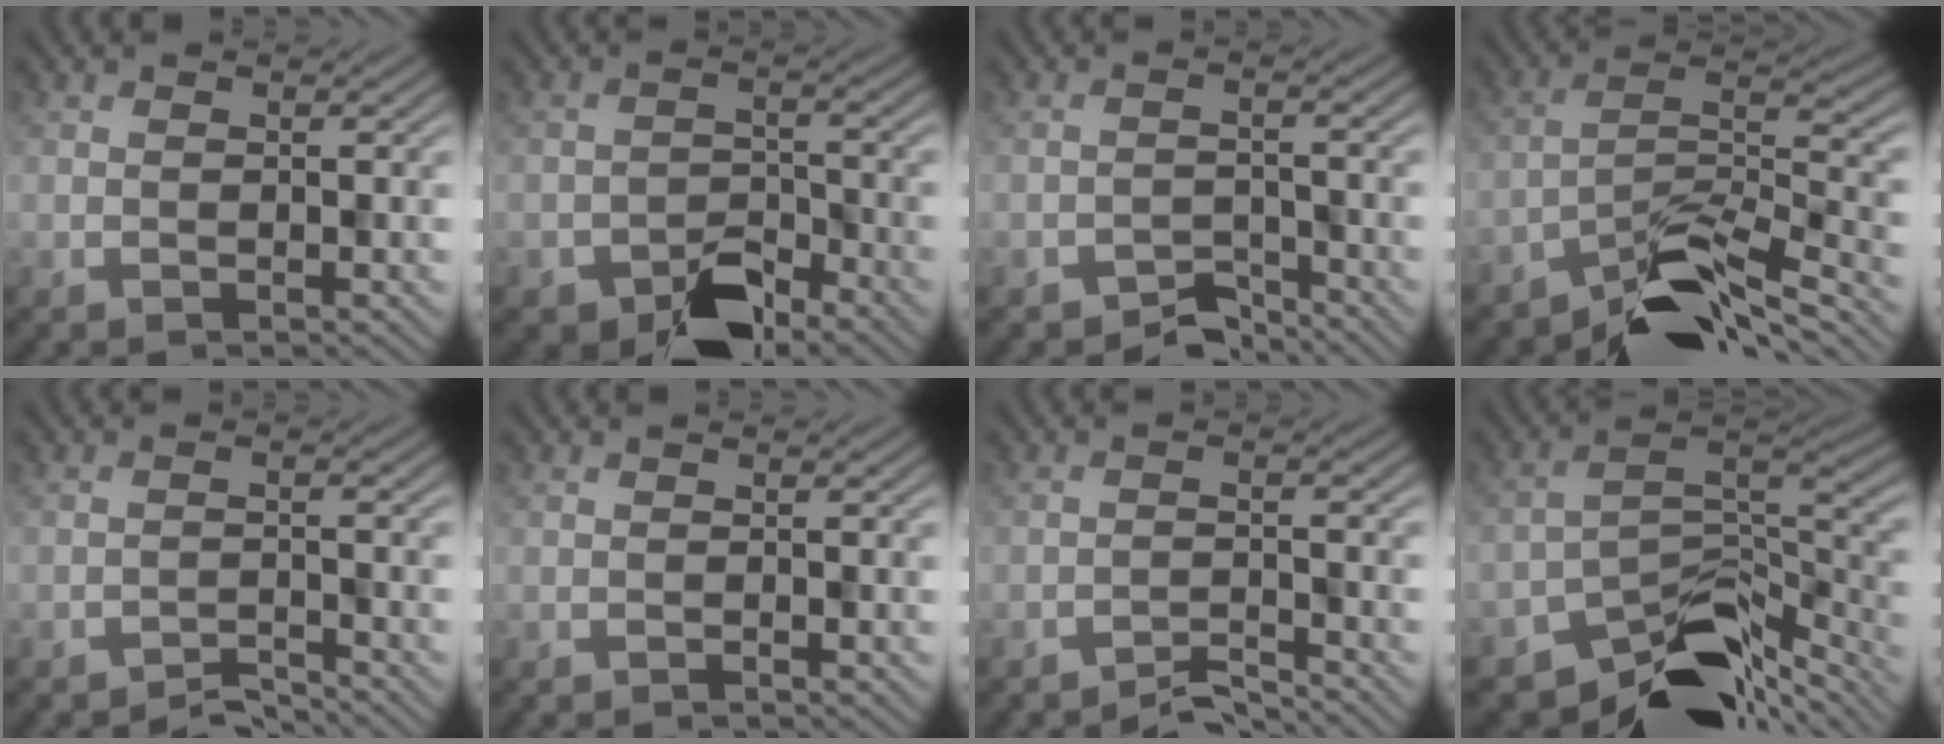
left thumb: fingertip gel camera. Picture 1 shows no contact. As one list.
[{"total": 5.7, "force": [-3.9, 2.9, 2.9], "torque": [-0.047, 0.000, -0.074]}, {"total": 3.0, "force": [-2.7, 1.0, 0.8], "torque": [-0.009, 0.005, -0.053]}, {"total": 9.8, "force": [-7.4, 2.9, 5.7], "torque": [-0.092, 0.004, -0.146]}, {"total": 2.2, "force": [-2.1, 0.1, 0.5], "torque": [-0.004, 0.005, -0.044]}, {"total": 0.0}, {"total": 2.6, "force": [-2.5, 0.2, 0.8], "torque": [-0.009, 0.006, -0.052]}, {"total": 12.8, "force": [-9.4, 5.9, 6.2], "torque": [-0.111, -0.013, -0.153]}]